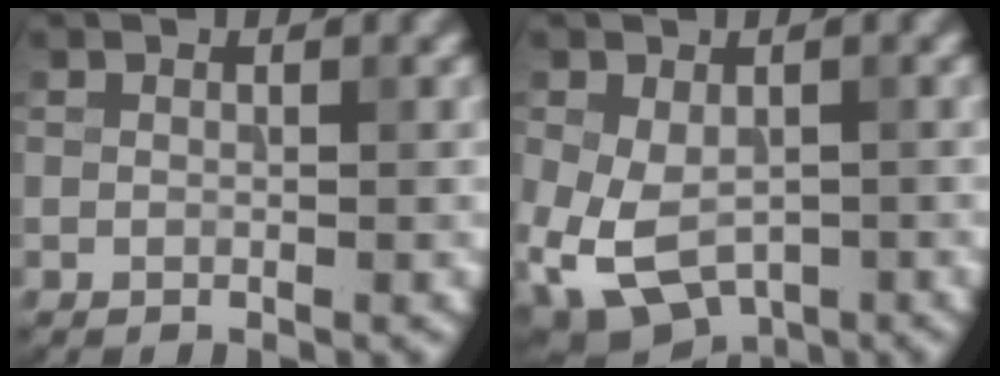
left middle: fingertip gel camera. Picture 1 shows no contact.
{"total": 6.6, "force": [-2.7, 4.0, 4.5], "torque": [-0.104, -0.031, -0.021]}